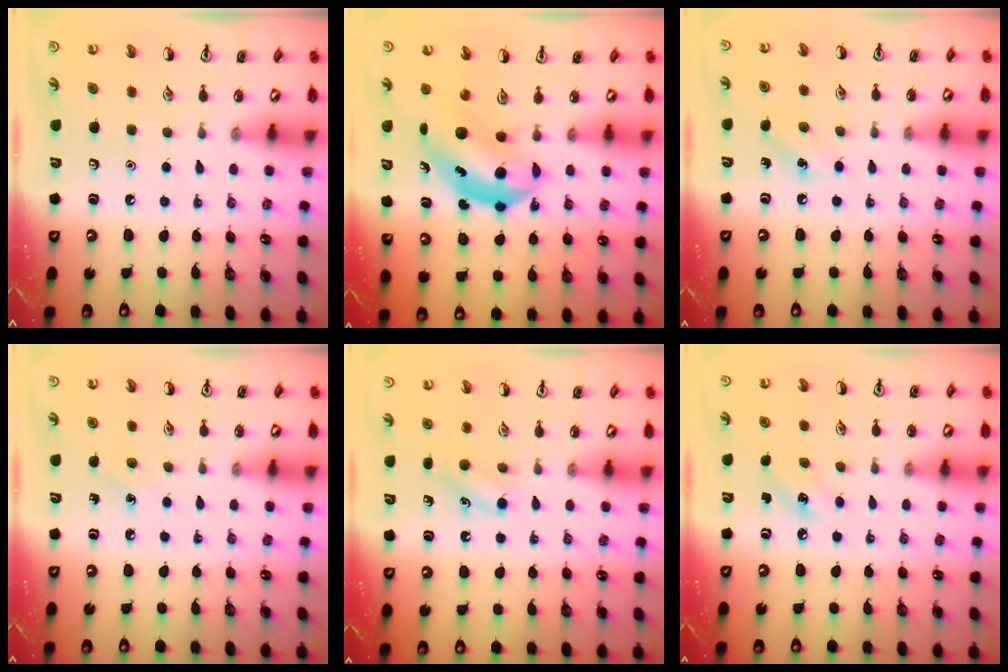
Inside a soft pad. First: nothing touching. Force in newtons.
{"total": 5.5, "press": 5.4, "slide": 1.2}
{"total": 5.4, "press": 5.2, "slide": 1.5}
{"total": 3.9, "press": 3.7, "slide": 1.4}
{"total": 6.0, "press": 5.7, "slide": 1.8}
{"total": 5.0, "press": 4.8, "slide": 1.3}